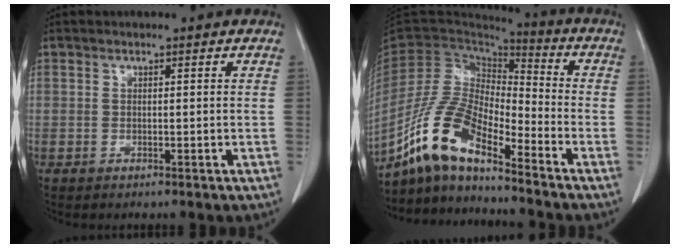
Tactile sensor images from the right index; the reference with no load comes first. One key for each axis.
{"total": 12.1, "fx": -9.0, "fy": 3.3, "fz": 7.4, "tx": -0.165, "ty": 0.017, "tz": -0.172}